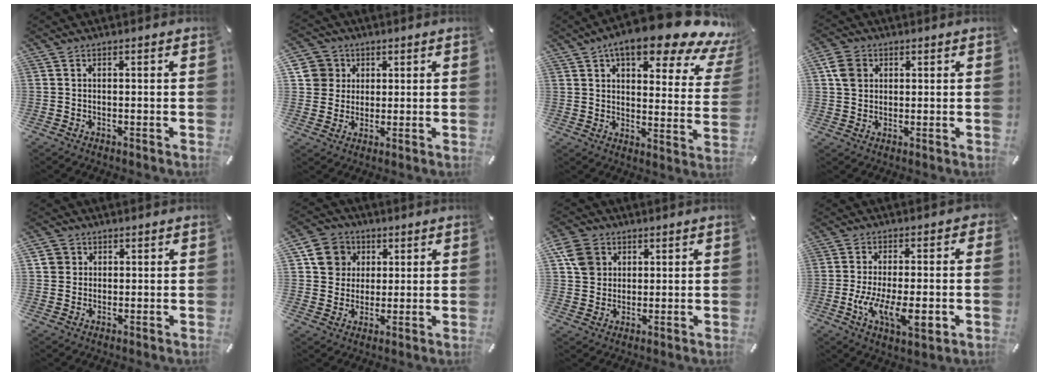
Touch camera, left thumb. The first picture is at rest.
{"total": 7.2, "force": [2.3, 6.8, 0.7], "torque": [-0.015, -0.003, 0.048]}
{"total": 17.8, "force": [12.1, 6.1, 11.5], "torque": [-0.163, -0.080, 0.196]}
{"total": 5.3, "force": [1.6, 4.6, 2.0], "torque": [-0.041, 0.002, 0.027]}
{"total": 3.7, "force": [1.2, 3.4, 0.6], "torque": [-0.003, 0.002, 0.020]}
{"total": 9.2, "force": [2.7, 8.4, 2.4], "torque": [-0.036, 0.000, 0.053]}
{"total": 7.8, "force": [2.6, 6.8, 2.8], "torque": [-0.054, 0.004, 0.052]}
{"total": 13.0, "force": [-3.4, 6.2, 10.9], "torque": [-0.198, -0.002, -0.059]}